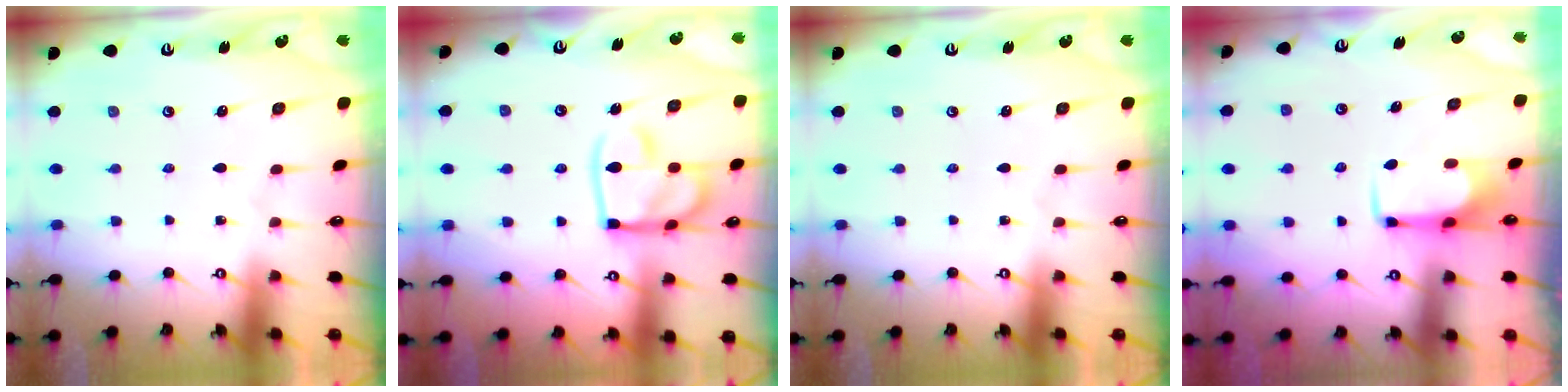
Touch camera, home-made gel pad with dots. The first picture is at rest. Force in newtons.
{"total": 15.6, "press": 15.5, "slide": 1.6}
{"total": 0.0}
{"total": 1.7, "press": 1.6, "slide": 0.5}